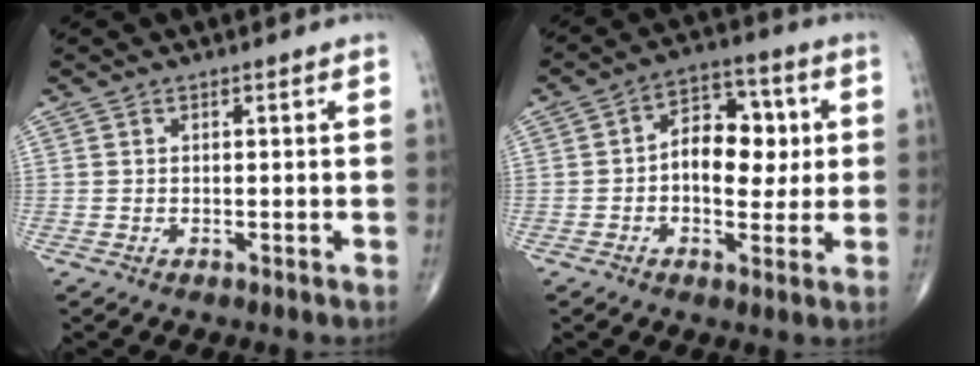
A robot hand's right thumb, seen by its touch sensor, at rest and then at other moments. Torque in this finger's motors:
{"motor_torque": [-0.05, 0.55, 0.80, 0.04, 0.22]}